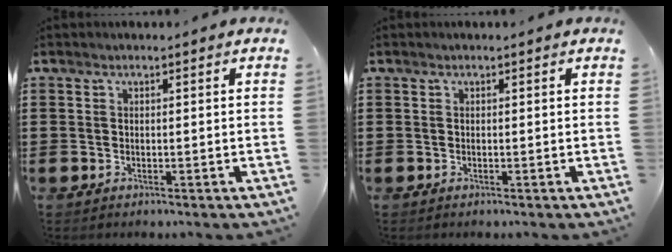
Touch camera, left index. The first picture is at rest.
{"total": 0.0}